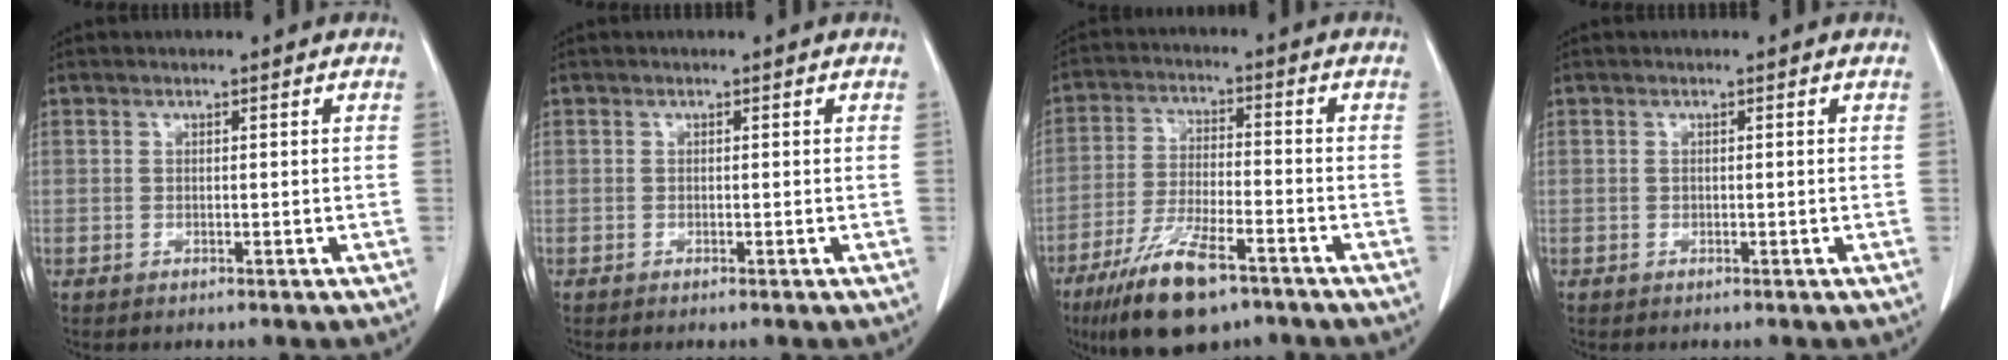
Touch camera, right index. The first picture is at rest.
{"total": 0.0}
{"total": 12.5, "force": [-8.1, 3.2, 8.9], "torque": [-0.172, -0.021, -0.141]}
{"total": 0.0}